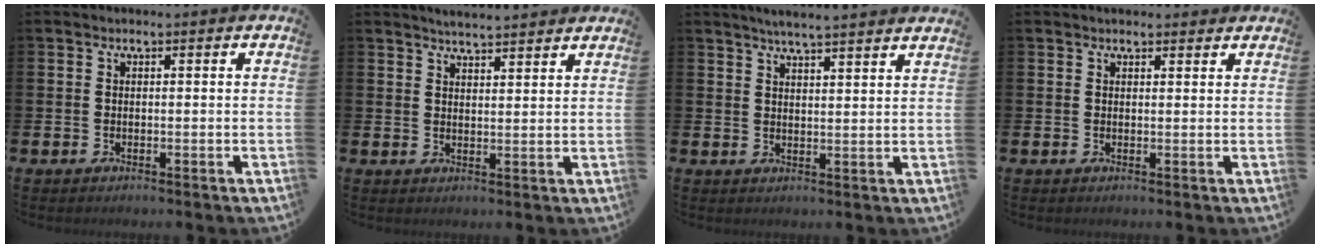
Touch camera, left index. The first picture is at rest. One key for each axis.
{"total": 3.7, "fx": 3.7, "fy": -0.2, "fz": 0.2, "tx": -0.011, "ty": -0.018, "tz": 0.067}
{"total": 4.4, "fx": 4.3, "fy": -0.6, "fz": 0.7, "tx": -0.022, "ty": -0.019, "tz": 0.075}
{"total": 1.5, "fx": 1.4, "fy": 0.4, "fz": 0.1, "tx": 0.005, "ty": -0.002, "tz": 0.025}